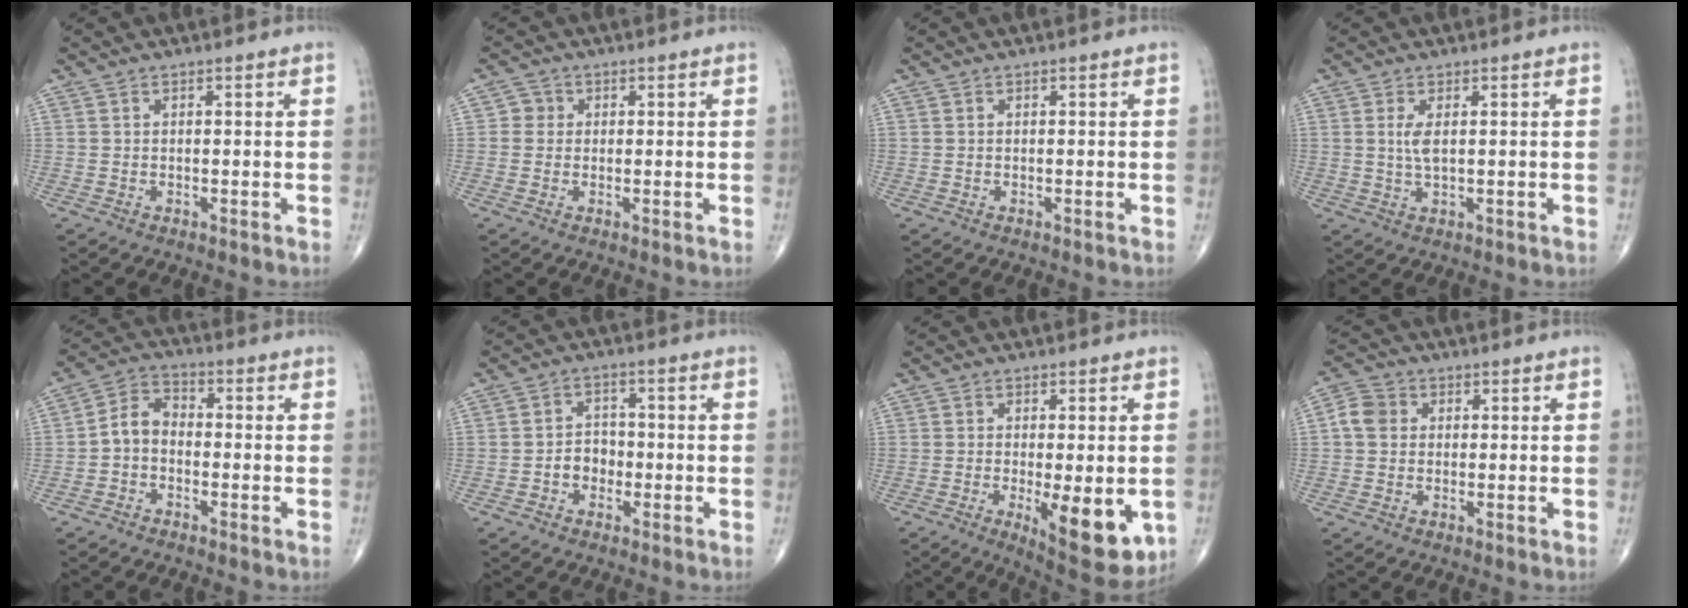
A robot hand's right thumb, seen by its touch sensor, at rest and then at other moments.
{"total": 2.2, "force": [0.2, 2.1, 0.5], "torque": [0.006, 0.005, -0.003]}
{"total": 0.0}
{"total": 2.8, "force": [0.6, 0.8, 2.6], "torque": [-0.057, -0.007, 0.015]}
{"total": 5.7, "force": [-1.4, 4.1, 3.6], "torque": [-0.054, 0.026, -0.043]}
{"total": 4.4, "force": [-1.3, 3.6, 2.2], "torque": [-0.014, 0.018, -0.030]}
{"total": 12.4, "force": [-3.1, 4.3, 11.2], "torque": [-0.149, -0.023, -0.033]}
{"total": 4.5, "force": [0.5, 3.9, 2.2], "torque": [-0.034, 0.011, 0.001]}